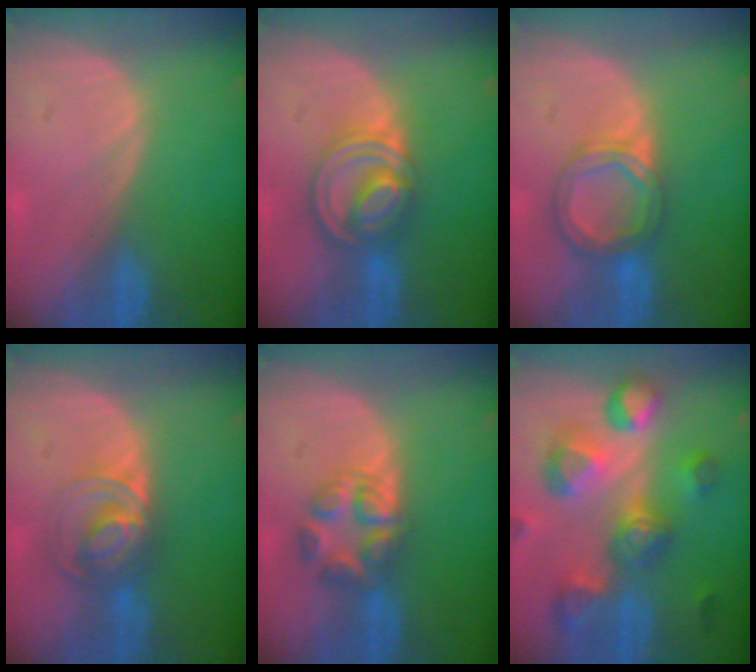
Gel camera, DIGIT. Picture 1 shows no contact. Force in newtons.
{"total": 8.0, "press": 6.9, "slide": 4.1}
{"total": 6.3, "press": 5.9, "slide": 2.3}
{"total": 7.0, "press": 6.1, "slide": 3.6}
{"total": 5.8, "press": 5.8, "slide": 0.1}
{"total": 11.3, "press": 10.1, "slide": 5.1}